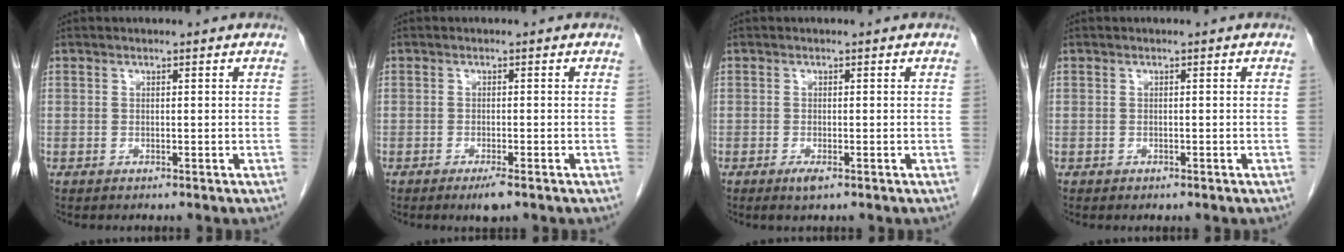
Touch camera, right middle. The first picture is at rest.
{"total": 2.4, "force": [-1.5, 0.3, 1.8], "torque": [-0.029, -0.004, -0.023]}
{"total": 1.4, "force": [-0.8, 0.3, 1.1], "torque": [-0.021, -0.003, -0.013]}
{"total": 0.0}